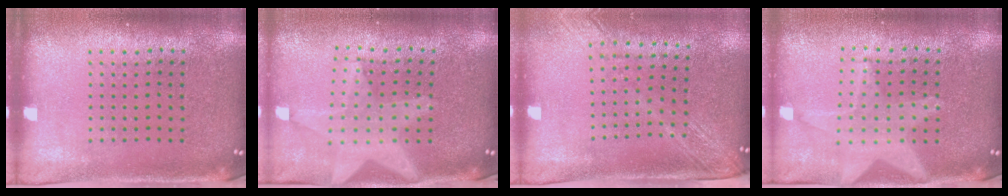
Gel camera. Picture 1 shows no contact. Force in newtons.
{"total": 2.3, "press": 1.9, "slide": 1.3}
{"total": 2.0, "press": 1.6, "slide": 1.2}
{"total": 1.8, "press": 1.6, "slide": 0.9}